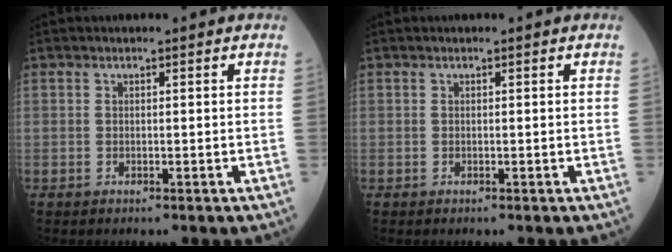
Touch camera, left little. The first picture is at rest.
{"total": 0.0}